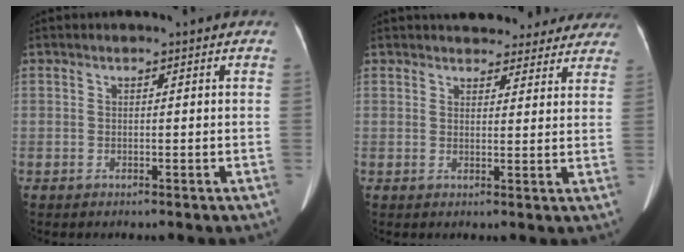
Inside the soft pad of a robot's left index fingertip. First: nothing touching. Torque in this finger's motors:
{"motor_torque": [0.56, -0.62, 0.30, 0.05]}